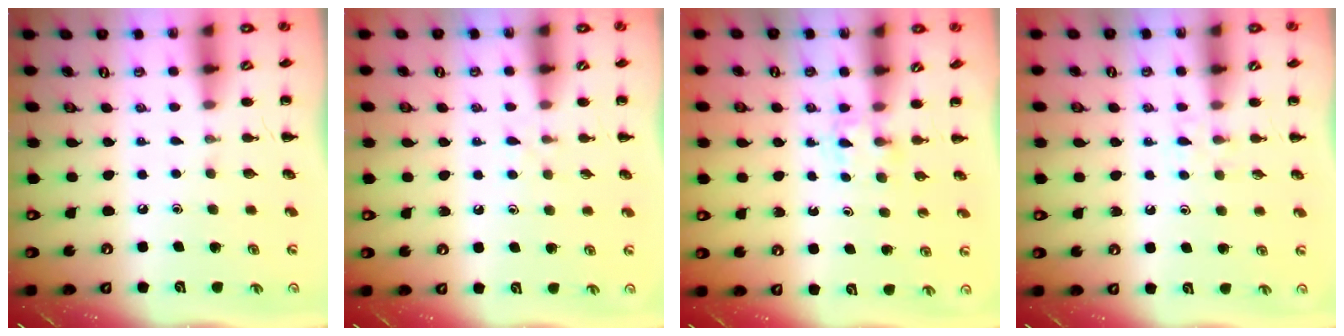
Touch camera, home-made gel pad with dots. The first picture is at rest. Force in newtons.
{"total": 4.1, "press": 3.9, "slide": 1.3}
{"total": 2.4, "press": 2.3, "slide": 0.9}
{"total": 2.2, "press": 2.0, "slide": 1.0}